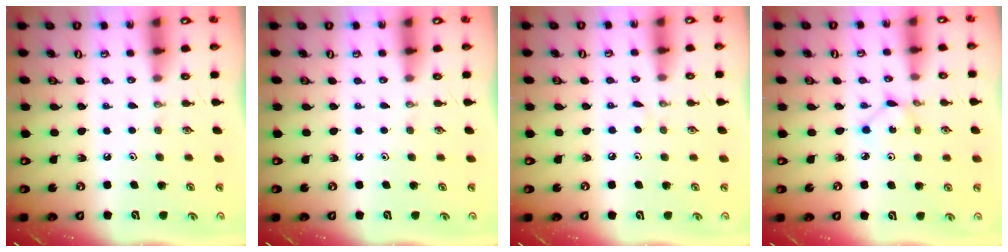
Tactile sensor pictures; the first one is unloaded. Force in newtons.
{"total": 0.0}
{"total": 2.1, "press": 2.1, "slide": 0.3}
{"total": 2.0, "press": 2.0, "slide": 0.2}